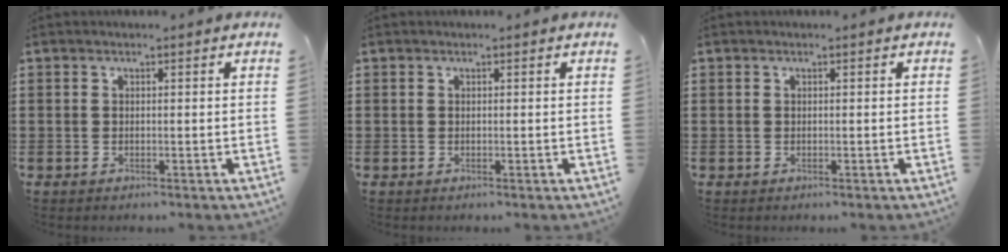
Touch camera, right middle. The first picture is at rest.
{"total": 0.0}
{"total": 0.0}